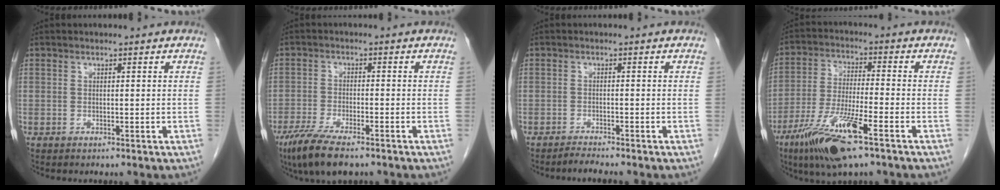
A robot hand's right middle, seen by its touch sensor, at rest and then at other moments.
{"total": 8.7, "force": [-6.2, 1.5, 5.9], "torque": [-0.107, -0.021, -0.101]}
{"total": 1.8, "force": [-1.8, -0.4, 0.3], "torque": [-0.013, -0.009, -0.032]}
{"total": 12.8, "force": [-7.4, 1.3, 10.4], "torque": [-0.210, -0.027, -0.133]}